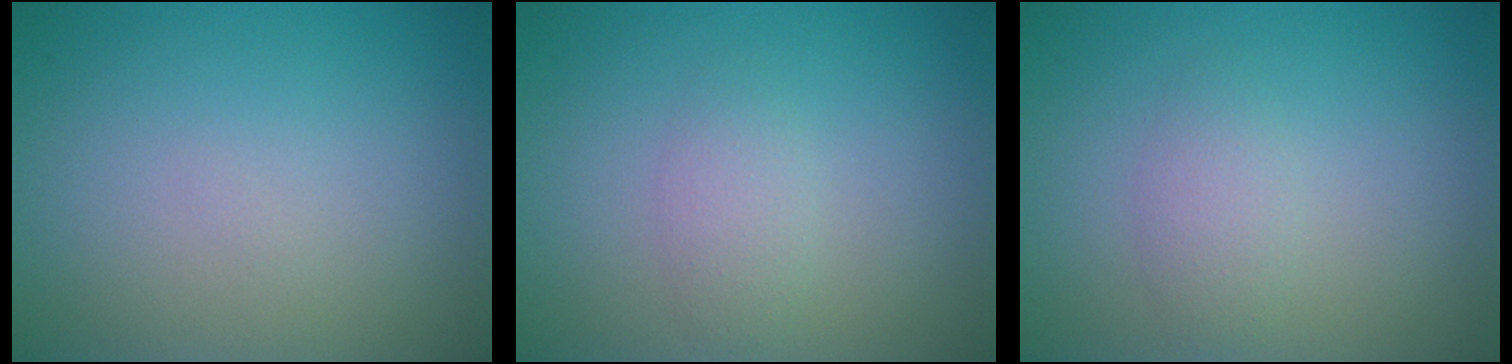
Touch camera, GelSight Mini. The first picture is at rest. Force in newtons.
{"total": 1.6, "press": 1.6, "slide": 0.2}
{"total": 1.8, "press": 1.8, "slide": 0.0}